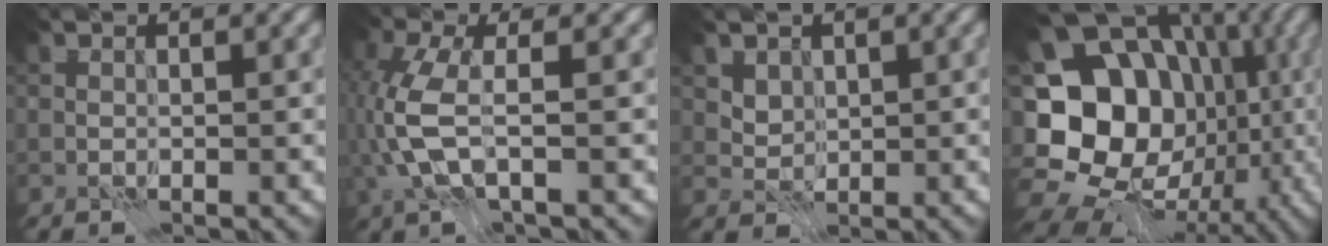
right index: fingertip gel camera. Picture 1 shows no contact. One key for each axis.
{"total": 5.7, "fx": -0.8, "fy": 2.7, "fz": 4.9, "tx": -0.135, "ty": 0.000, "tz": -0.022}
{"total": 2.4, "fx": 1.3, "fy": 1.8, "fz": 0.7, "tx": -0.019, "ty": -0.012, "tz": 0.043}
{"total": 18.1, "fx": -1.6, "fy": 15.6, "fz": 9.0, "tx": -0.153, "ty": -0.002, "tz": -0.033}